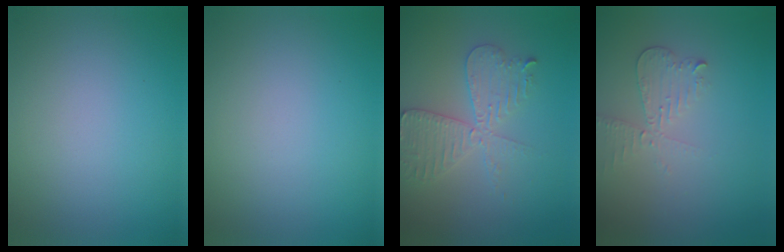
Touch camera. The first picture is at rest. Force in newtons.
{"total": 0.0}
{"total": 3.9, "press": 3.9, "slide": 0.6}
{"total": 2.4, "press": 2.4, "slide": 0.5}